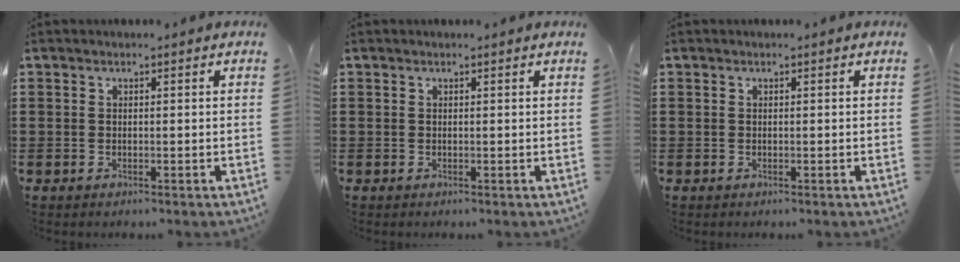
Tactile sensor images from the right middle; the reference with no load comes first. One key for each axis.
{"total": 0.0}
{"total": 0.0}